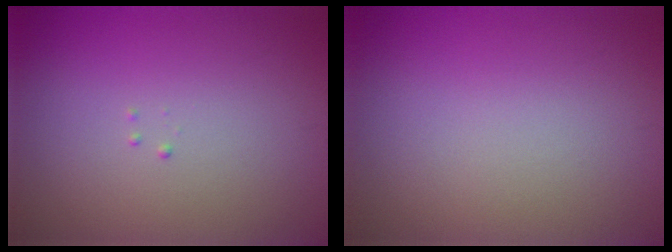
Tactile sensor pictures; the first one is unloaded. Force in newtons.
{"total": 0.0}